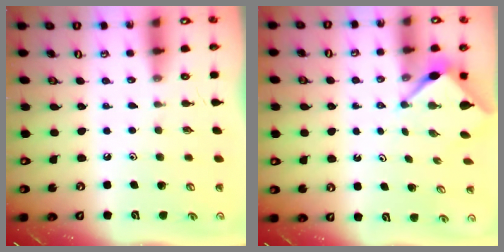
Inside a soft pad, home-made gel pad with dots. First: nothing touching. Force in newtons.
{"total": 3.2, "press": 3.2, "slide": 0.4}